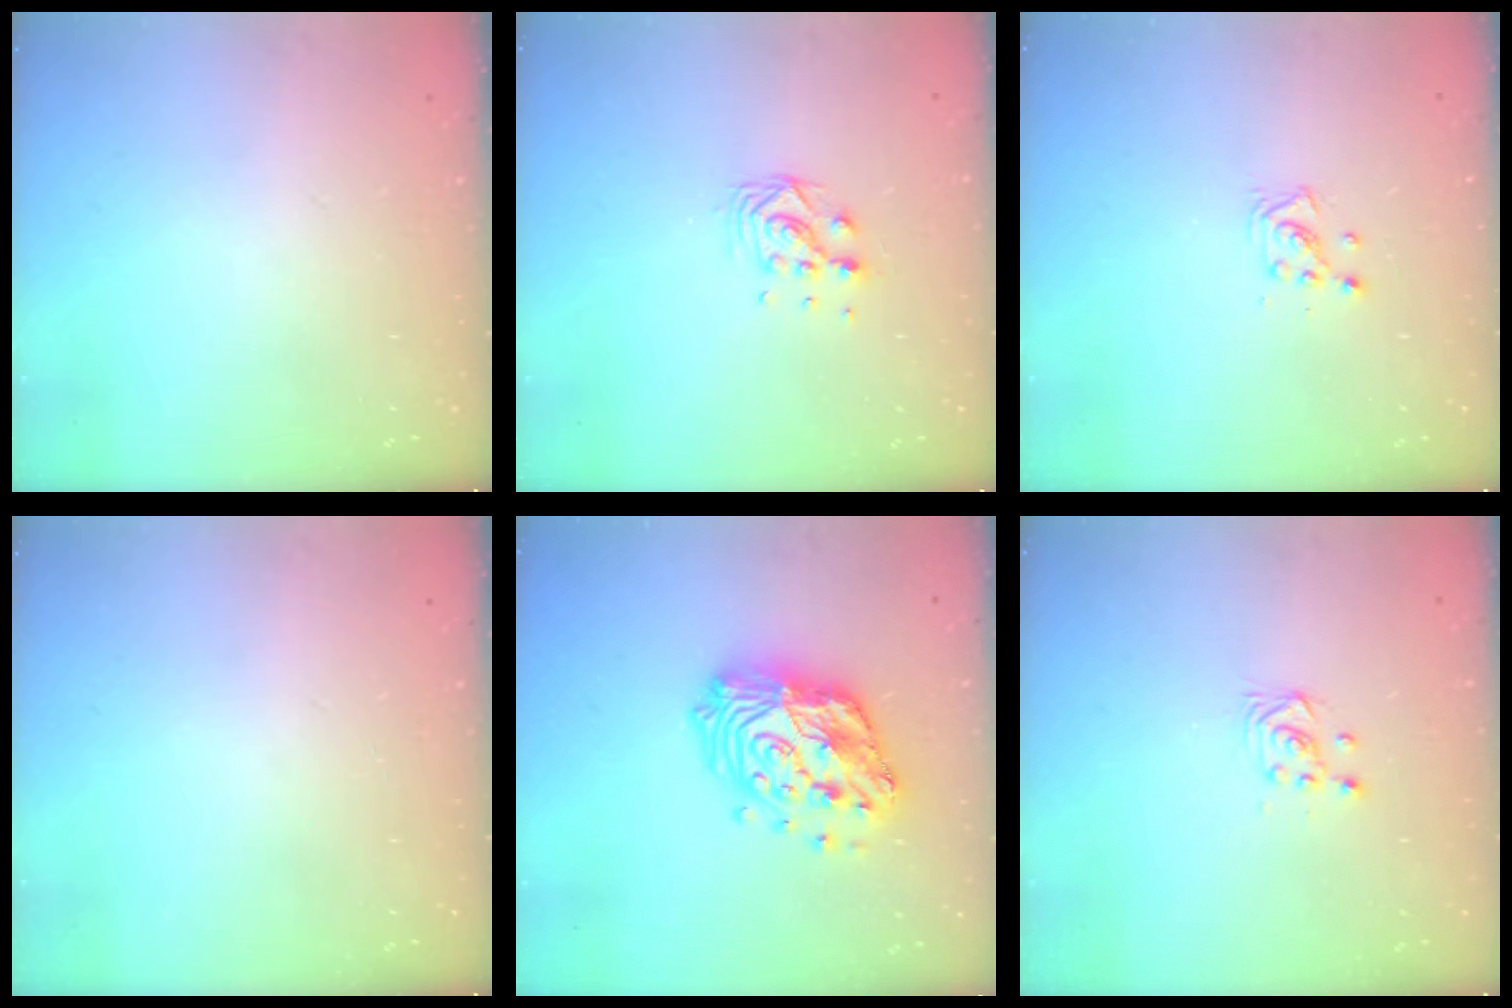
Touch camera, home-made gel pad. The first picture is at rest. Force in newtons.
{"total": 7.5, "press": 7.5, "slide": 0.6}
{"total": 3.1, "press": 3.1, "slide": 0.4}
{"total": 0.0}
{"total": 18.3, "press": 18.2, "slide": 1.6}
{"total": 3.5, "press": 3.4, "slide": 0.8}